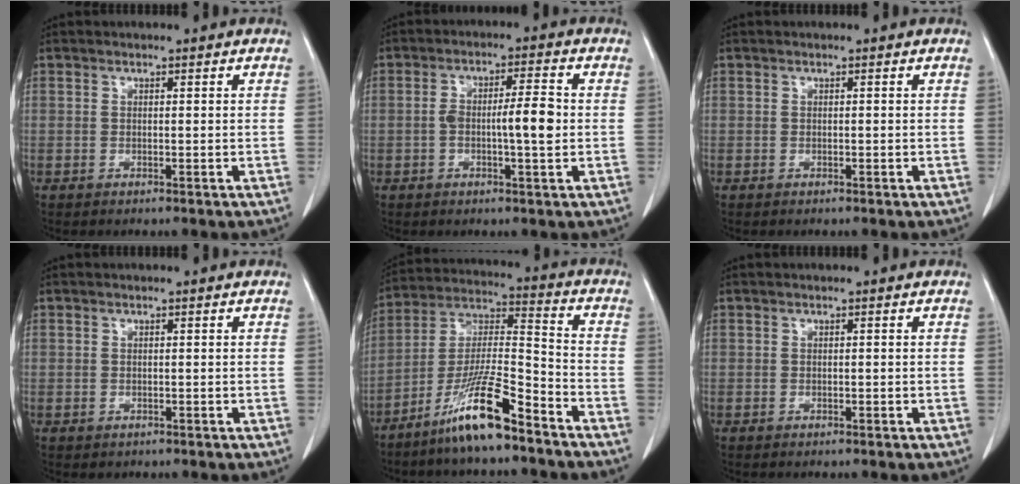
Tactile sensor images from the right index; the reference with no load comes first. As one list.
[{"total": 6.0, "force": [-0.5, 0.9, 5.9], "torque": [-0.107, 0.010, -0.007]}, {"total": 0.0}, {"total": 0.6, "force": [-0.1, 0.6, 0.0], "torque": [0.001, 0.005, -0.003]}, {"total": 12.9, "force": [-9.0, 1.0, 9.2], "torque": [-0.184, -0.009, -0.167]}, {"total": 0.0}]